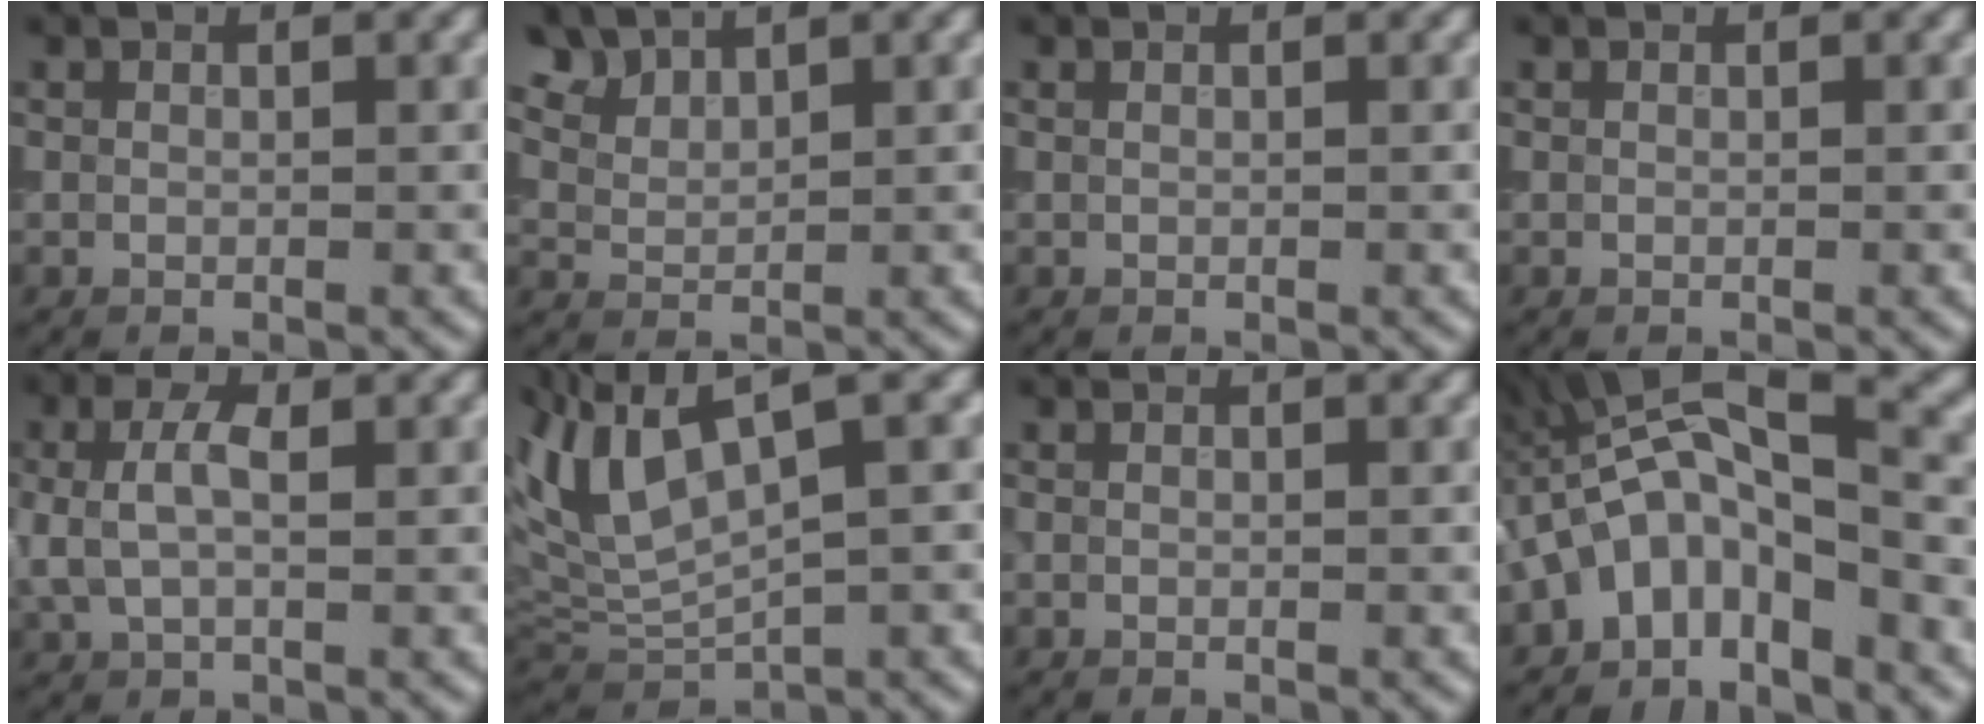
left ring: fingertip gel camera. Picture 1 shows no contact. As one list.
[{"total": 3.3, "force": [2.9, 1.2, 1.0], "torque": [-0.033, -0.001, 0.072]}, {"total": 0.0}, {"total": 0.0}, {"total": 3.3, "force": [0.4, 1.7, 2.8], "torque": [-0.065, 0.005, 0.006]}, {"total": 7.7, "force": [3.0, 2.7, 6.6], "torque": [-0.144, 0.011, 0.058]}, {"total": 0.0}, {"total": 9.0, "force": [-2.2, 4.1, 7.7], "torque": [-0.129, 0.030, -0.056]}]